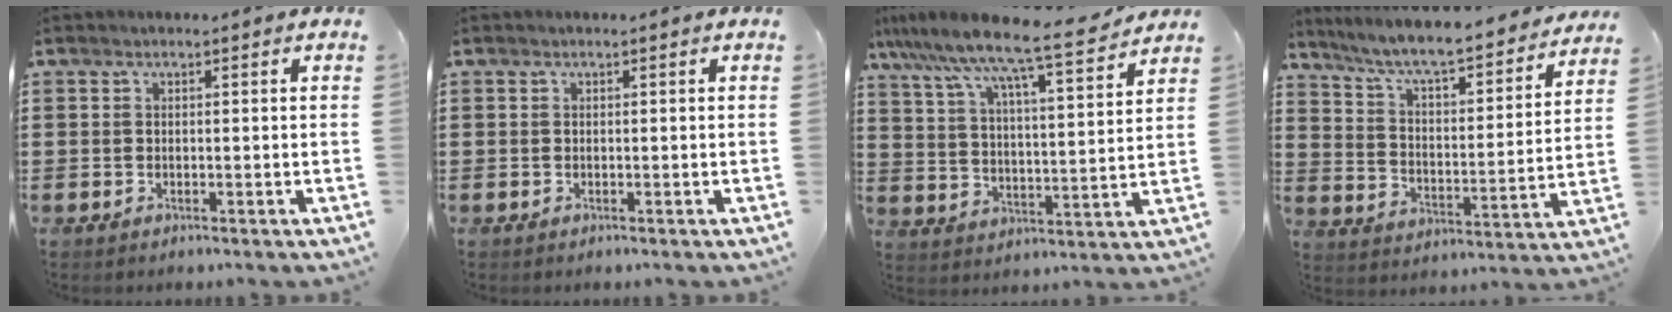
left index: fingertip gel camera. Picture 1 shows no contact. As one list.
[{"total": 0.0}, {"total": 9.1, "force": [8.0, 0.1, 4.3], "torque": [-0.117, -0.054, 0.128]}, {"total": 6.7, "force": [6.0, 0.1, 2.9], "torque": [-0.082, -0.048, 0.097]}]